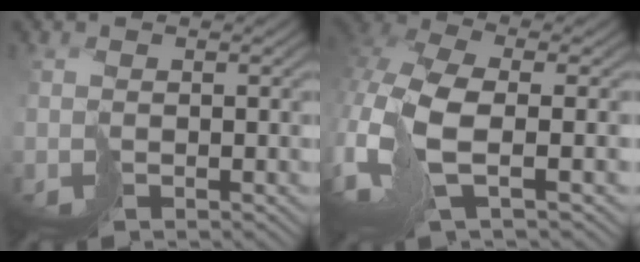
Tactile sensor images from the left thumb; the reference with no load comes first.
{"total": 10.2, "force": [-2.5, 4.1, 8.9], "torque": [-0.228, -0.012, -0.057]}